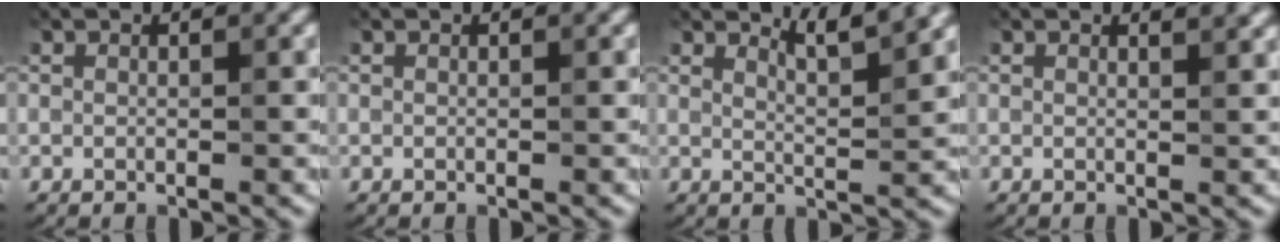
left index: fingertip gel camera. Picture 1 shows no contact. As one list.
[{"total": 0.0}, {"total": 2.9, "force": [2.4, 0.4, 1.5], "torque": [-0.015, -0.002, 0.037]}, {"total": 1.5, "force": [1.3, 0.4, 0.7], "torque": [-0.005, 0.002, 0.013]}]